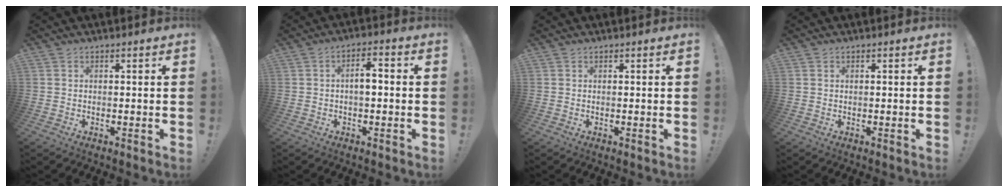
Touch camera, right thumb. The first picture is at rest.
{"total": 4.8, "force": [-0.6, 2.2, 4.2], "torque": [-0.061, 0.007, -0.014]}
{"total": 0.0}
{"total": 0.6, "force": [0.6, 0.1, -0.1], "torque": [0.002, 0.001, 0.011]}